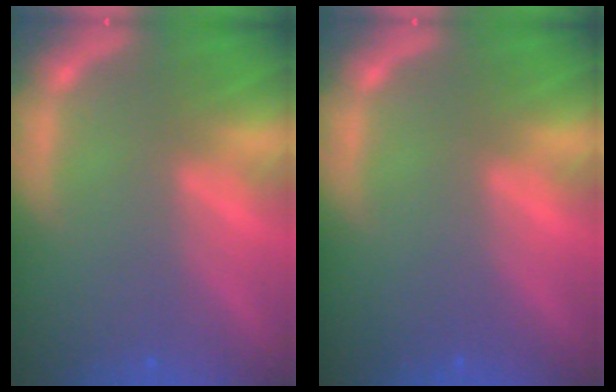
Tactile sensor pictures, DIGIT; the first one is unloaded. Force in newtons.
{"total": 0.0}